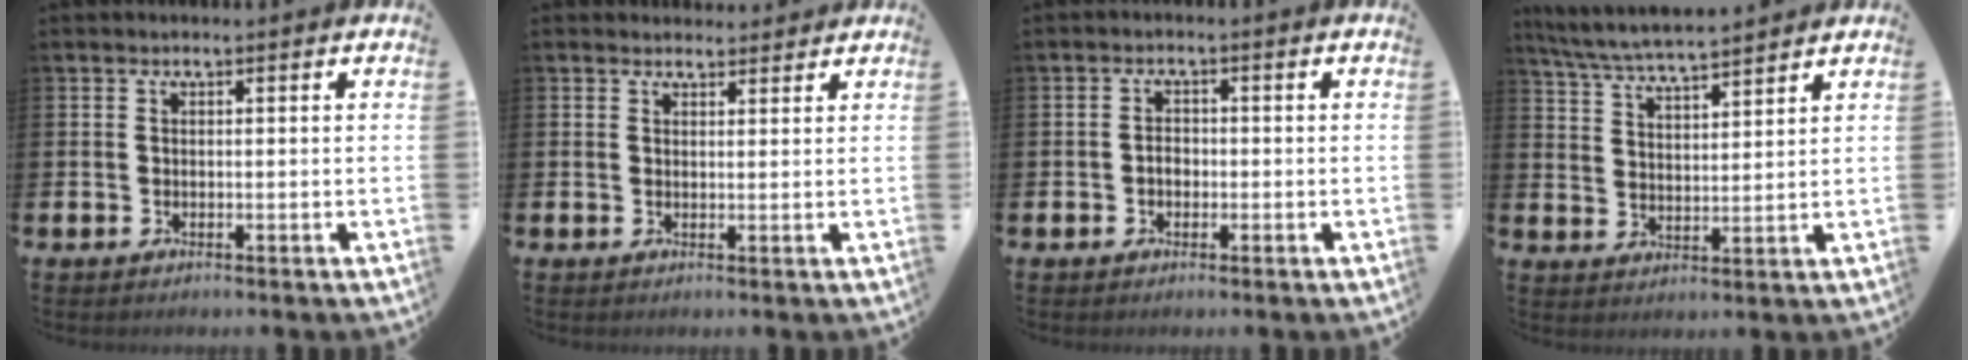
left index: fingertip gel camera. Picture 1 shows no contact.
{"total": 1.9, "force": [1.8, 0.6, -0.1], "torque": [0.009, -0.007, 0.032]}
{"total": 1.8, "force": [-0.5, 1.2, 1.2], "torque": [-0.005, -0.001, -0.014]}
{"total": 6.1, "force": [6.0, 0.2, 1.4], "torque": [-0.051, -0.031, 0.106]}